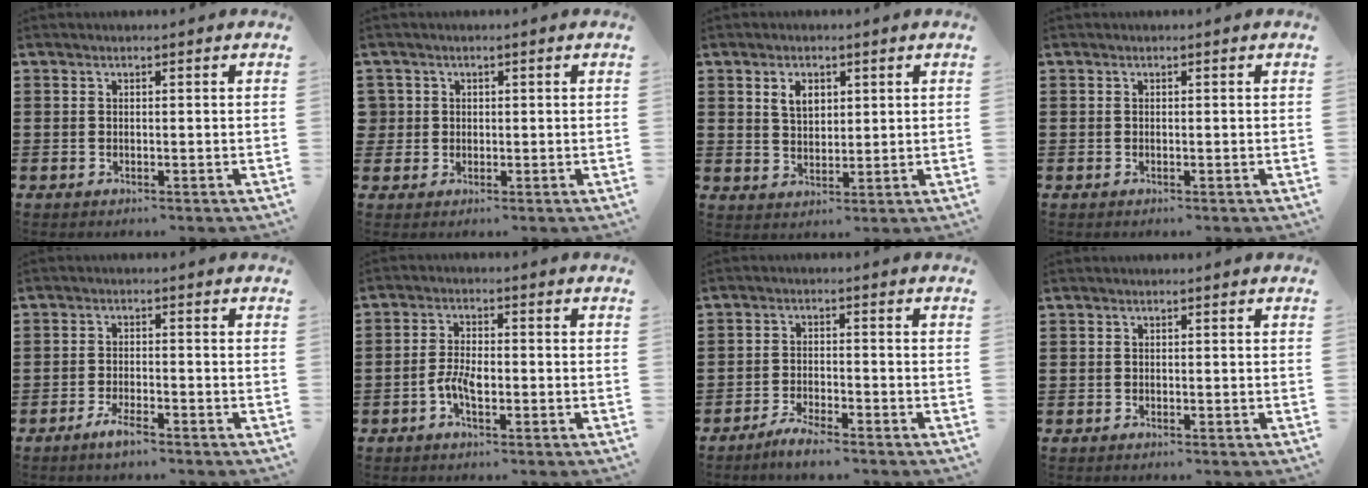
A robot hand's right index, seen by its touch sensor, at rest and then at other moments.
{"total": 2.1, "force": [0.3, 2.0, 0.2], "torque": [-0.013, 0.011, 0.003]}
{"total": 3.5, "force": [1.7, 2.3, 2.1], "torque": [-0.049, 0.010, 0.030]}
{"total": 0.0}
{"total": 2.9, "force": [-2.2, 0.5, 1.8], "torque": [-0.036, 0.002, -0.042]}
{"total": 4.0, "force": [-1.5, 1.7, 3.3], "torque": [-0.078, 0.000, -0.032]}
{"total": 3.2, "force": [-3.0, 0.1, 0.9], "torque": [-0.024, 0.003, -0.063]}
{"total": 0.0}